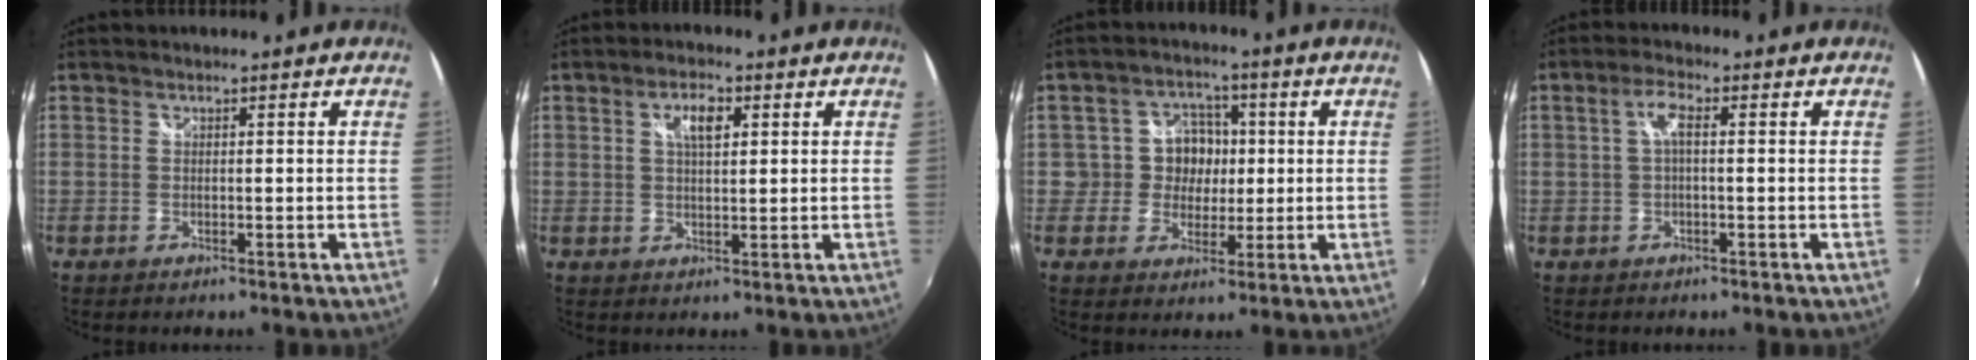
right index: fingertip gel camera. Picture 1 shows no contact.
{"total": 4.6, "force": [1.6, 1.9, 3.8], "torque": [-0.066, 0.008, 0.028]}
{"total": 6.8, "force": [0.2, 6.5, 2.0], "torque": [-0.032, 0.019, 0.002]}
{"total": 3.4, "force": [0.3, 0.9, 3.2], "torque": [-0.064, 0.009, 0.006]}